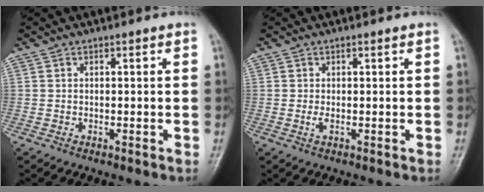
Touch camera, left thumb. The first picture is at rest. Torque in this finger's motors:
{"motor_torque": [-0.02, -0.04, 0.06, -0.05, -0.01]}